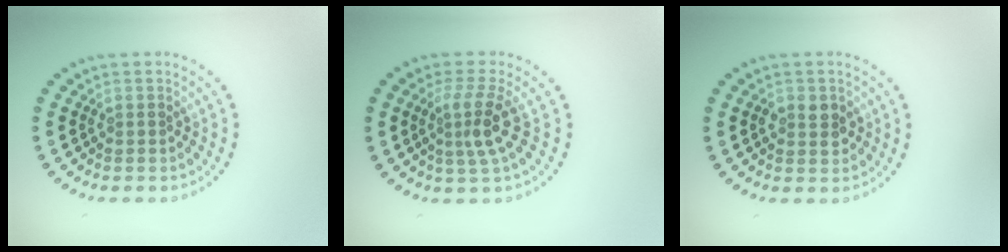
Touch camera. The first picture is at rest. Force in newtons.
{"total": 3.0, "press": 2.3, "slide": 2.0}
{"total": 2.0, "press": 2.0, "slide": 0.1}